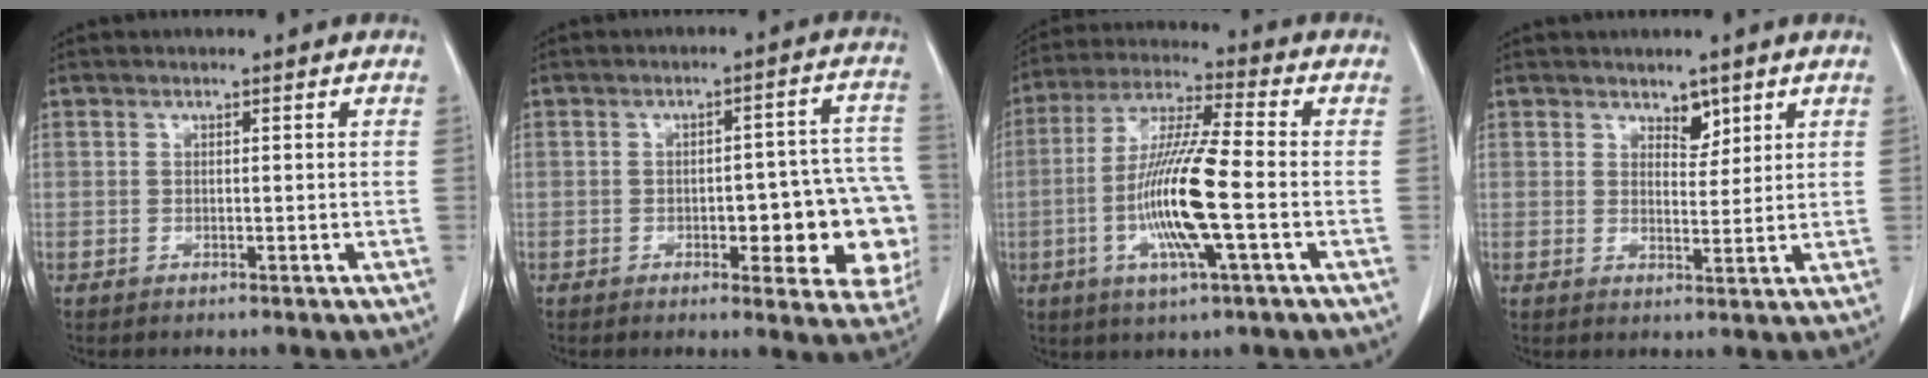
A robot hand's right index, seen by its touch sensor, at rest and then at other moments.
{"total": 14.0, "force": [-3.0, 4.8, 12.8], "torque": [-0.107, 0.030, -0.028]}
{"total": 13.6, "force": [-2.9, 0.6, 13.2], "torque": [-0.265, -0.009, -0.061]}
{"total": 2.9, "force": [2.1, 1.6, 1.4], "torque": [-0.017, -0.004, 0.036]}